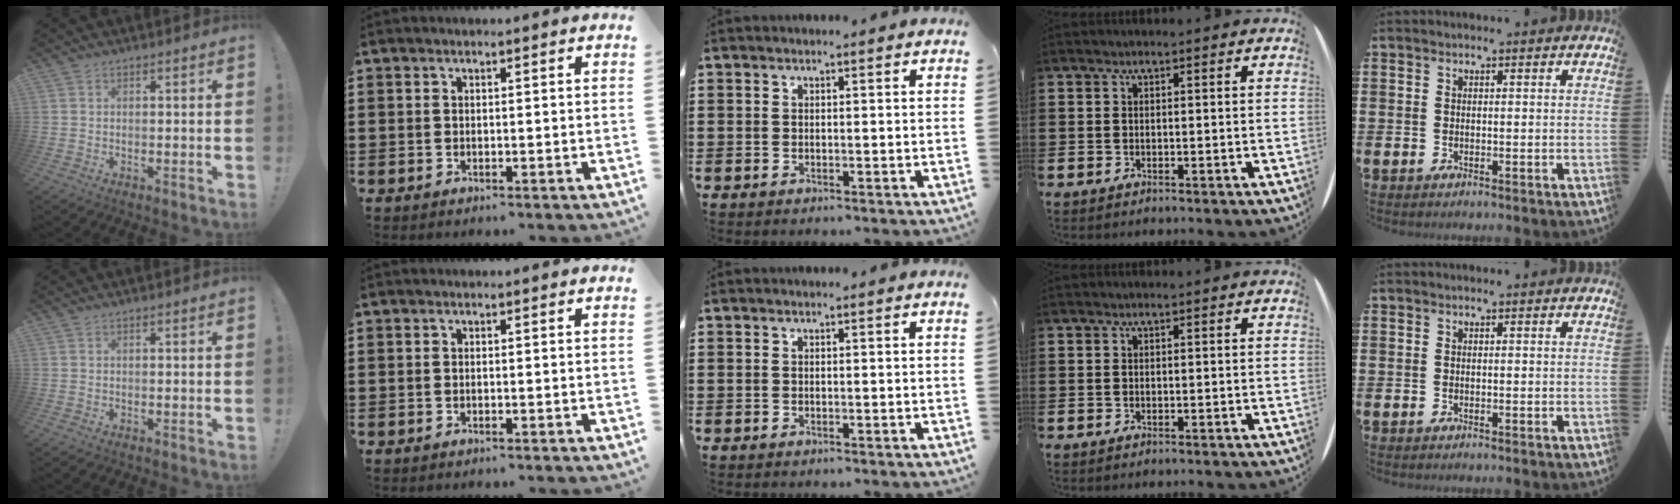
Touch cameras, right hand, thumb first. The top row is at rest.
{}